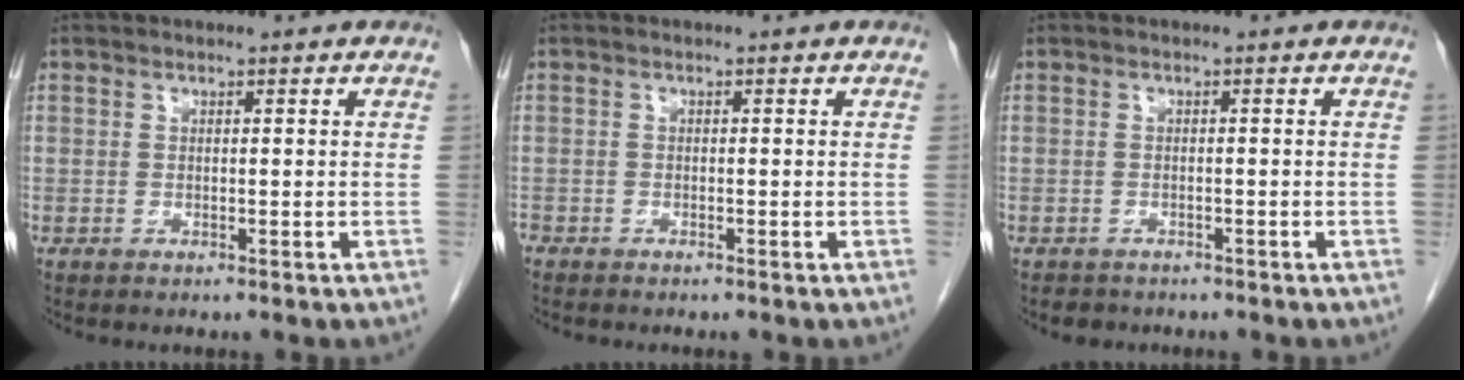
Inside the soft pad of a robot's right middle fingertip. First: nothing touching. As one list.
[{"total": 0.9, "force": [-0.9, 0.3, 0.0], "torque": [-0.005, -0.001, -0.021]}, {"total": 2.1, "force": [-1.8, 1.1, 0.2], "torque": [-0.014, -0.001, -0.025]}]